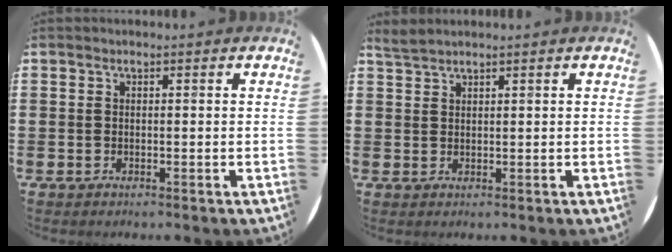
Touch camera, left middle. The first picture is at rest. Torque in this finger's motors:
{"motor_torque": [0.40, -0.32, 0.01, 0.00]}